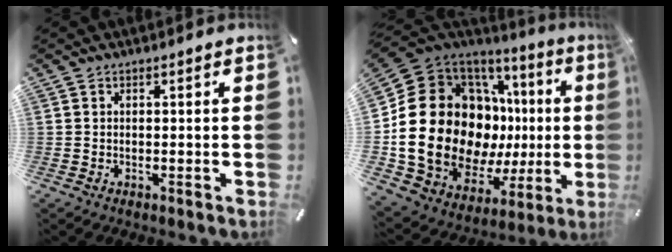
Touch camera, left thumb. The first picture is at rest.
{"total": 31.6, "force": [0.5, 21.3, 23.4], "torque": [-0.406, -0.064, 0.066]}